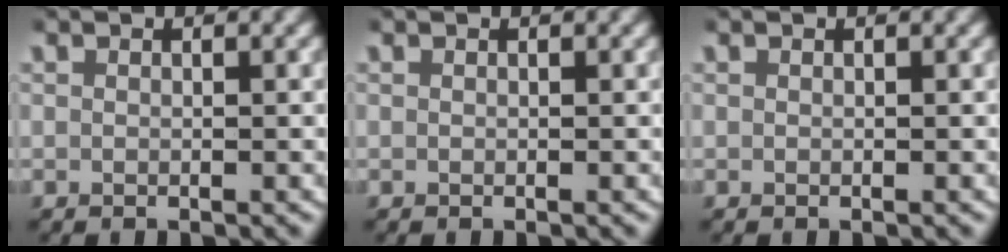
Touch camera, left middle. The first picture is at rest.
{"total": 0.0}
{"total": 0.0}